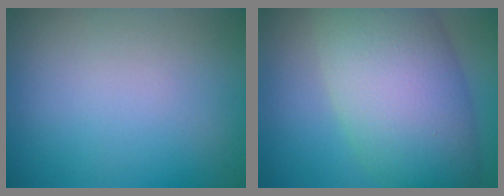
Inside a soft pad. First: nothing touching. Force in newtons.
{"total": 11.1, "press": 11.1, "slide": 0.6}